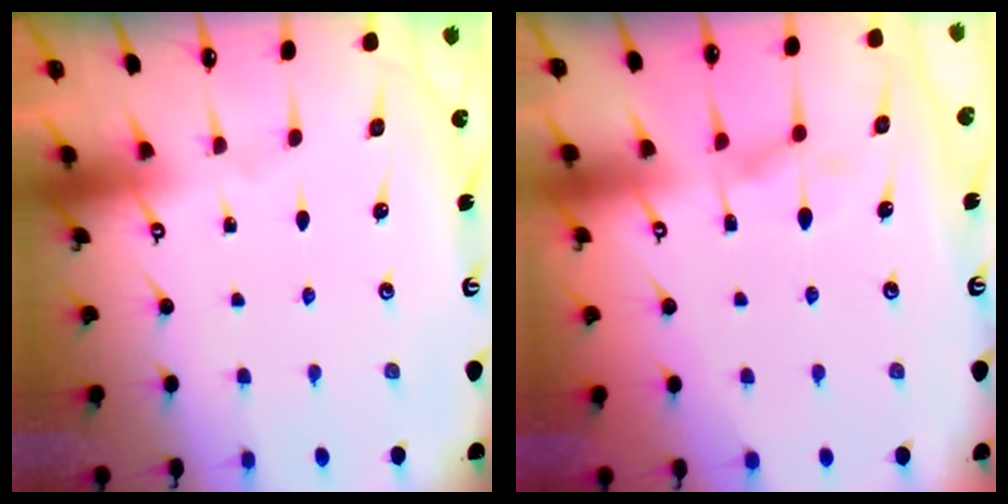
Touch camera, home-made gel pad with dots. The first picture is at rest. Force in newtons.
{"total": 1.3, "press": 0.1, "slide": 1.3}